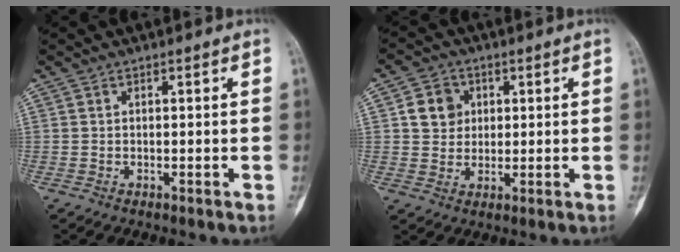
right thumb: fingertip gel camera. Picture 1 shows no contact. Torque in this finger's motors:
{"motor_torque": [-0.27, 0.33, 0.15, 0.13, 0.02]}